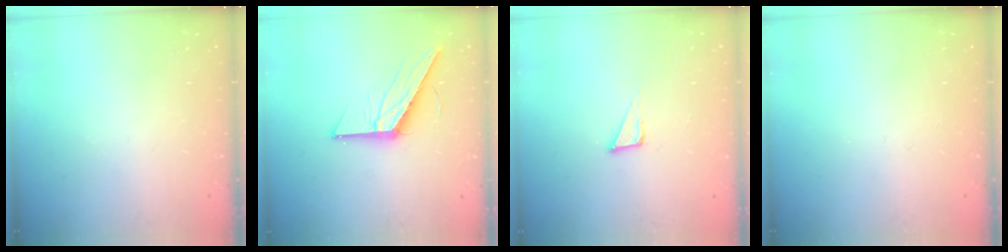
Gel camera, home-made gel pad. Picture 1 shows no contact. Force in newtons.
{"total": 12.7, "press": 12.7, "slide": 0.6}
{"total": 4.5, "press": 4.5, "slide": 0.3}
{"total": 0.0}